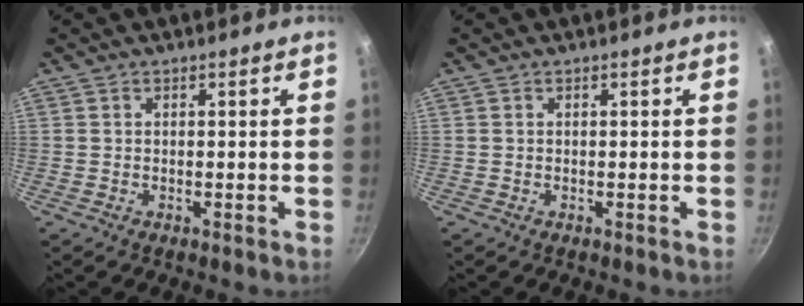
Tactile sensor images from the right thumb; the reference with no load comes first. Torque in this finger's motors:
{"motor_torque": [-0.02, 0.02, 0.00, 0.00, 0.00]}